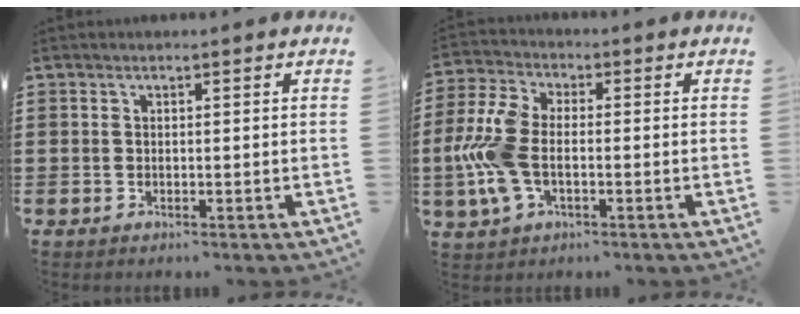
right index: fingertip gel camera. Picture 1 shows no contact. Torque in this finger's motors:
{"motor_torque": [2.14, 0.00, 0.47, 0.21]}